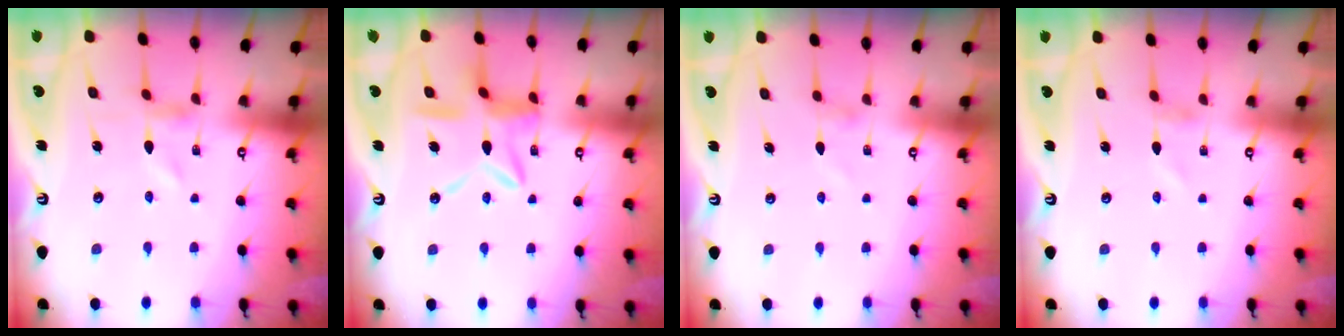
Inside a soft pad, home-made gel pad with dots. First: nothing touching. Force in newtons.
{"total": 12.7, "press": 12.6, "slide": 1.1}
{"total": 0.0}
{"total": 0.8, "press": 0.8, "slide": 0.1}